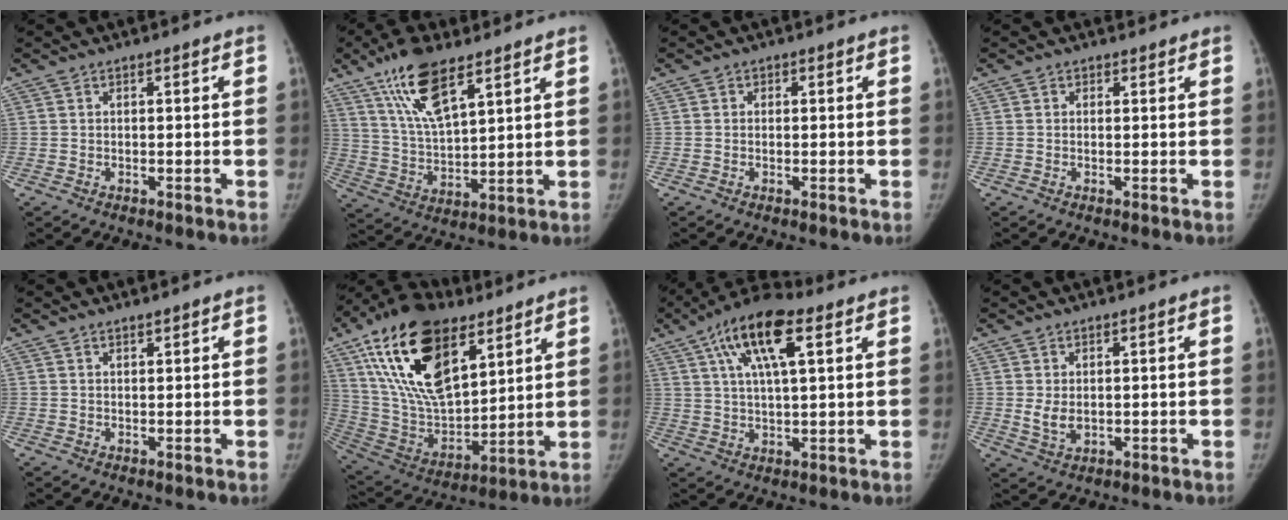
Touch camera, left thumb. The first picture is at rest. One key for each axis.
{"total": 13.3, "fx": 8.2, "fy": 4.5, "fz": 9.5, "tx": -0.165, "ty": -0.032, "tz": 0.161}
{"total": 0.7, "fx": 0.1, "fy": 0.7, "fz": 0.1, "tx": 0.007, "ty": 0.002, "tz": 0.000}
{"total": 0.8, "fx": 0.5, "fy": 0.6, "fz": -0.1, "tx": 0.006, "ty": -0.003, "tz": 0.005}
{"total": 1.2, "fx": 1.1, "fy": 0.1, "fz": 0.4, "tx": -0.002, "ty": -0.008, "tz": 0.020}
{"total": 26.4, "fx": 13.4, "fy": 12.9, "fz": 18.7, "tx": -0.336, "ty": -0.036, "tz": 0.247}
{"total": 13.9, "fx": 6.2, "fy": 4.9, "fz": 11.4, "tx": -0.196, "ty": 0.002, "tz": 0.103}
{"total": 3.3, "fx": 0.7, "fy": 2.0, "fz": 2.6, "tx": -0.040, "ty": -0.011, "tz": 0.022}